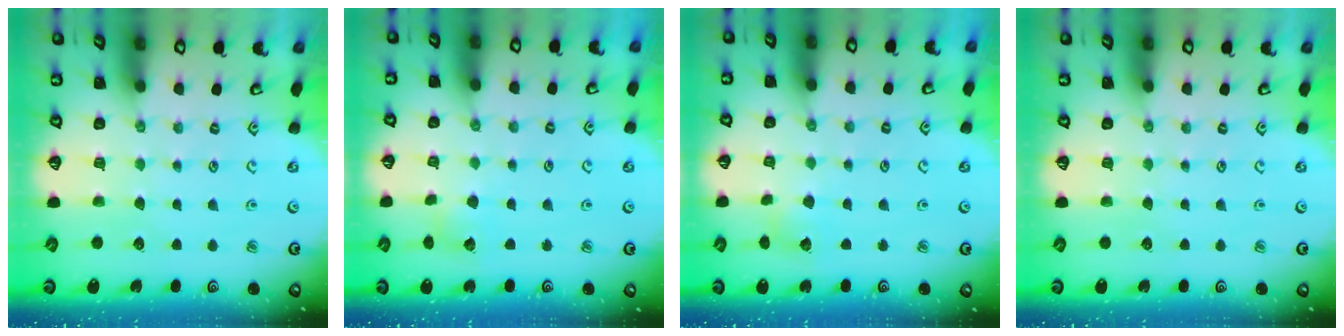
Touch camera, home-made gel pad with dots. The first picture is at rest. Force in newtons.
{"total": 2.9, "press": 2.9, "slide": 0.3}
{"total": 2.9, "press": 2.9, "slide": 0.3}
{"total": 0.0}